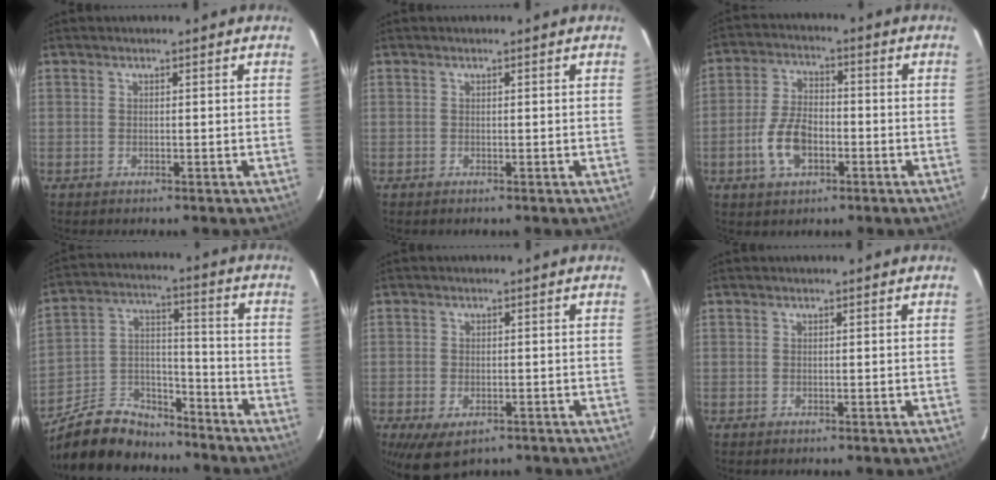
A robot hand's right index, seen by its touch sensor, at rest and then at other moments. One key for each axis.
{"total": 0.0}
{"total": 10.4, "fx": -4.1, "fy": 5.9, "fz": 7.5, "tx": -0.160, "ty": 0.013, "tz": -0.072}
{"total": 15.1, "fx": -12.2, "fy": 7.0, "fz": 5.4, "tx": -0.126, "ty": 0.034, "tz": -0.201}
{"total": 6.7, "fx": -3.6, "fy": 3.7, "fz": 4.2, "tx": -0.087, "ty": -0.026, "tz": -0.055}
{"total": 0.0}